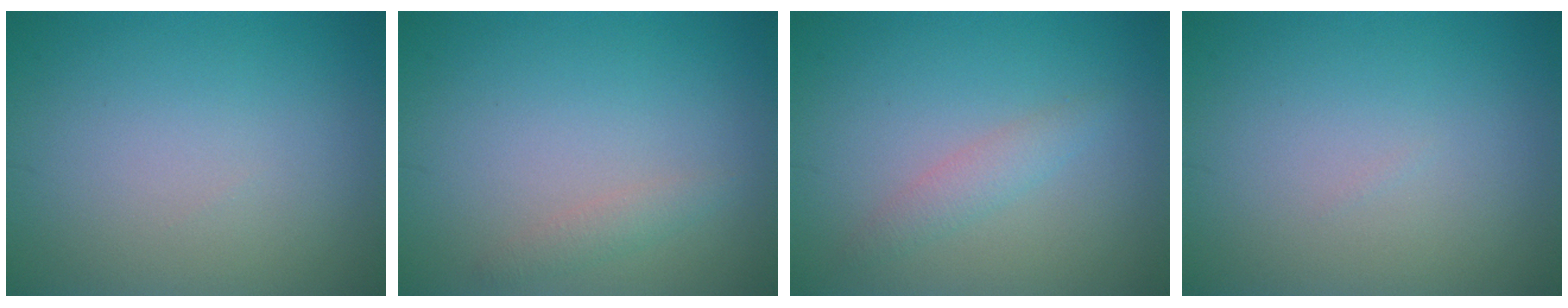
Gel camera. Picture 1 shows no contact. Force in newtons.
{"total": 1.1, "press": 1.1, "slide": 0.1}
{"total": 1.6, "press": 1.6, "slide": 0.1}
{"total": 0.0}